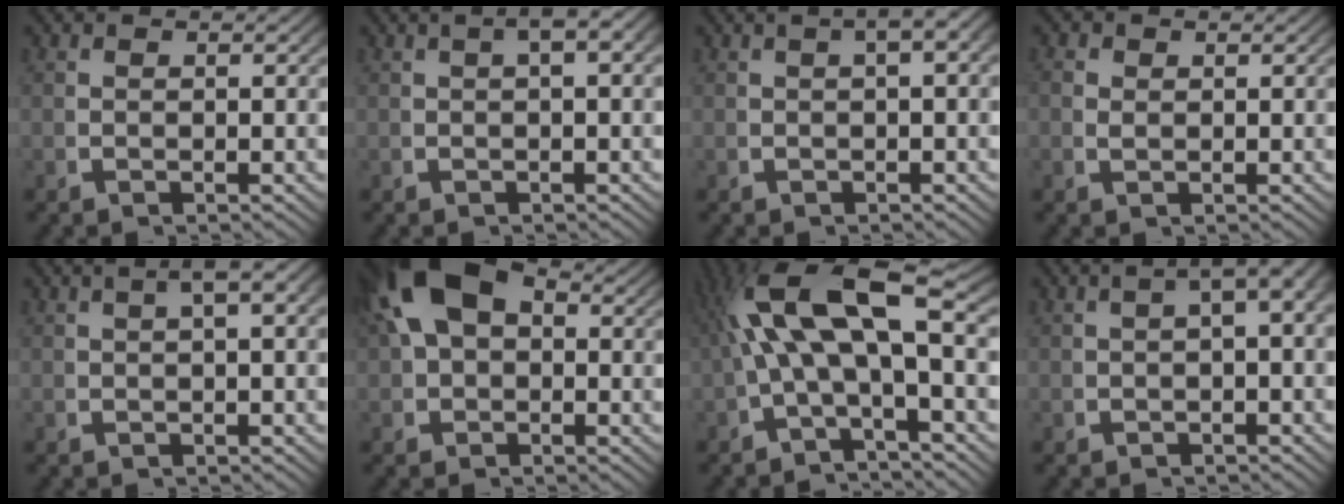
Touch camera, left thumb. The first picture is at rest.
{"total": 3.3, "force": [1.0, 1.0, 2.9], "torque": [-0.039, 0.019, 0.011]}
{"total": 4.0, "force": [1.2, 1.4, 3.5], "torque": [-0.042, 0.025, 0.010]}
{"total": 1.0, "force": [0.4, 0.8, 0.4], "torque": [-0.013, -0.011, 0.014]}
{"total": 4.2, "force": [1.5, 1.3, 3.8], "torque": [-0.050, 0.024, 0.017]}
{"total": 6.8, "force": [1.4, 4.7, 4.7], "torque": [-0.106, -0.003, 0.026]}
{"total": 9.8, "force": [0.4, 4.5, 8.7], "torque": [-0.174, -0.004, 0.017]}
{"total": 4.1, "force": [0.8, 1.7, 3.7], "torque": [-0.049, 0.023, 0.001]}